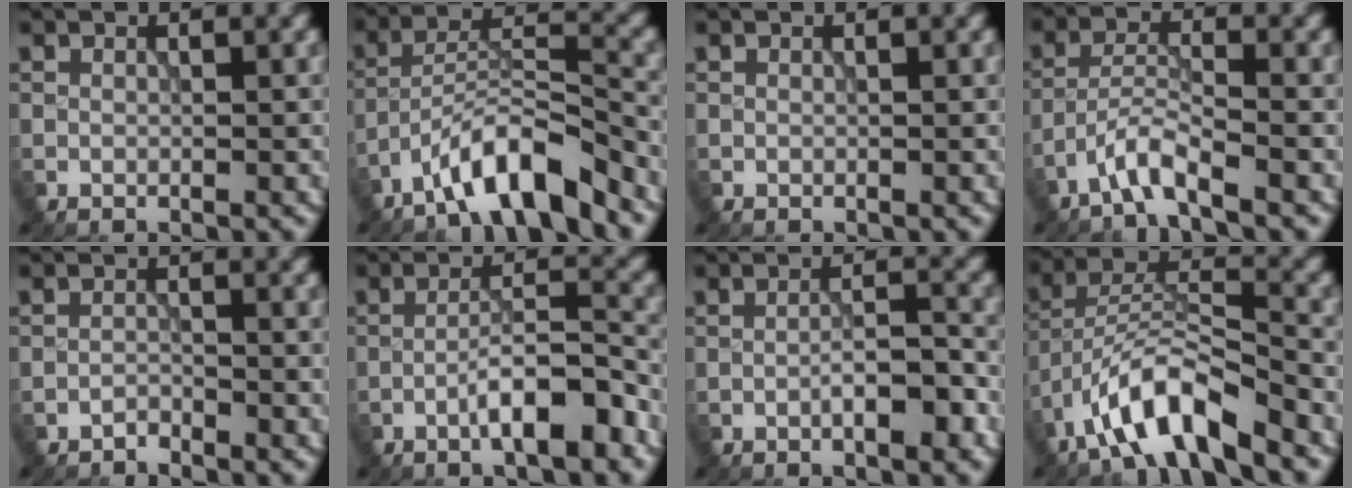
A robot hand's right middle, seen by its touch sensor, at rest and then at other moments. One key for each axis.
{"total": 7.2, "fx": -5.5, "fy": 1.4, "fz": 4.5, "tx": -0.073, "ty": 0.010, "tz": -0.098}
{"total": 0.0}
{"total": 3.1, "fx": -2.4, "fy": 0.2, "fz": 2.0, "tx": -0.037, "ty": 0.009, "tz": -0.056}
{"total": 1.0, "fx": -1.0, "fy": 0.1, "fz": 0.0, "tx": 0.002, "ty": 0.002, "tz": -0.022}
{"total": 5.4, "fx": -2.9, "fy": 1.1, "fz": 4.4, "tx": -0.069, "ty": 0.015, "tz": -0.051}
{"total": 3.5, "fx": -1.5, "fy": 0.8, "fz": 3.0, "tx": -0.047, "ty": 0.009, "tz": -0.026}
{"total": 8.4, "fx": -5.7, "fy": 2.4, "fz": 5.7, "tx": -0.099, "ty": 0.009, "tz": -0.105}